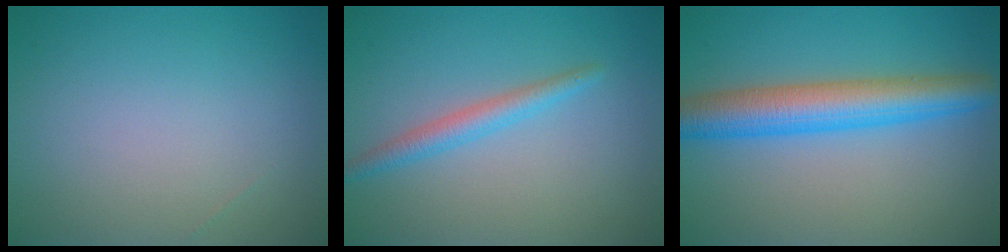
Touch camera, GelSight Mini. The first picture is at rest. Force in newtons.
{"total": 2.2, "press": 2.2, "slide": 0.0}
{"total": 6.5, "press": 6.5, "slide": 0.1}